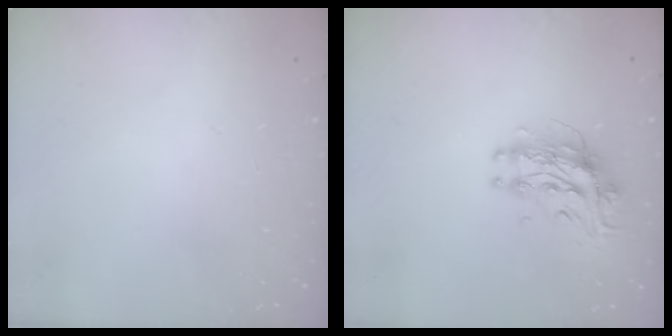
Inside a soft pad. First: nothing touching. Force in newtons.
{"total": 9.7, "press": 9.6, "slide": 0.9}